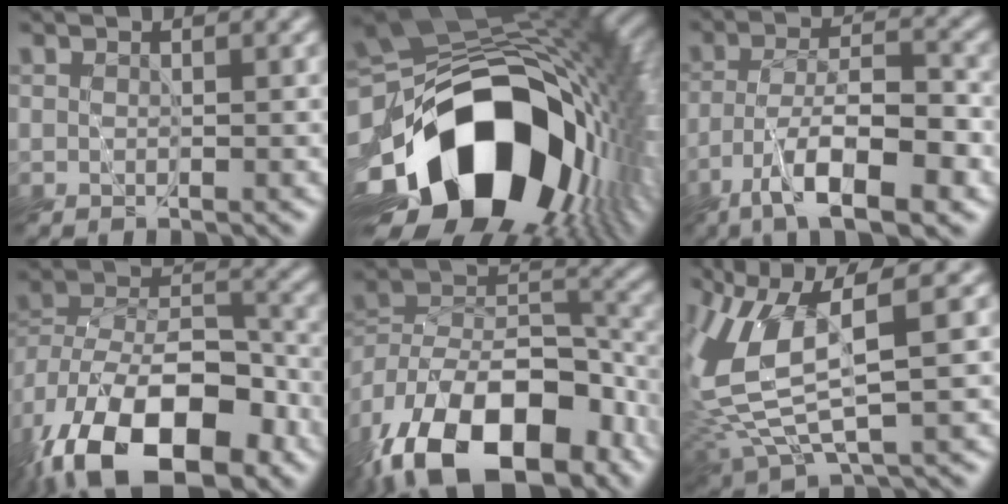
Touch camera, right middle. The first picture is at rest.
{"total": 18.6, "force": [-7.0, 11.8, 12.6], "torque": [-0.226, -0.030, -0.100]}
{"total": 9.1, "force": [-5.2, 2.8, 6.9], "torque": [-0.112, 0.005, -0.091]}
{"total": 16.5, "force": [-10.0, 8.6, 10.0], "torque": [-0.161, -0.017, -0.161]}
{"total": 17.5, "force": [-11.7, 8.8, 9.5], "torque": [-0.171, -0.005, -0.193]}
{"total": 8.2, "force": [1.6, 2.8, 7.5], "torque": [-0.185, -0.009, 0.034]}